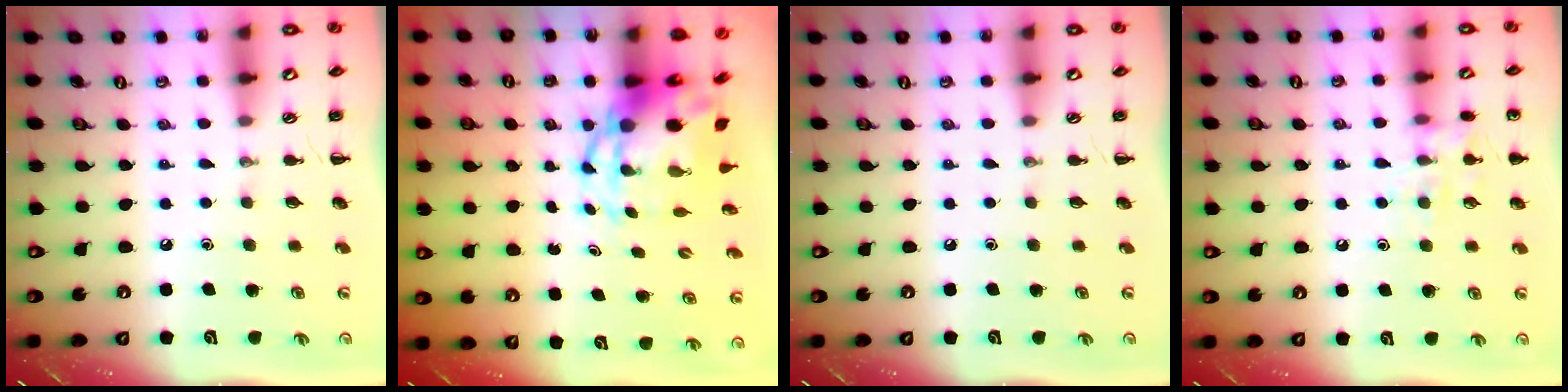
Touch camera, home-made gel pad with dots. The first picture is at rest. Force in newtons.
{"total": 6.8, "press": 6.5, "slide": 2.0}
{"total": 0.0}
{"total": 9.9, "press": 9.9, "slide": 1.2}